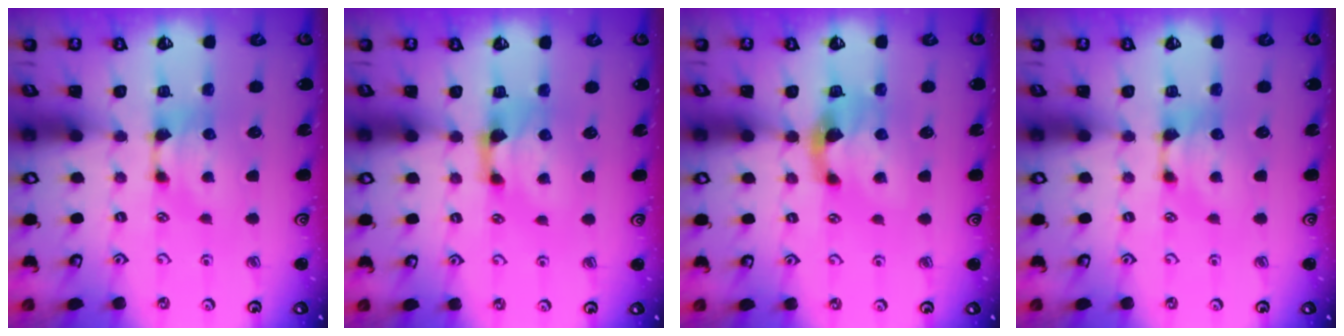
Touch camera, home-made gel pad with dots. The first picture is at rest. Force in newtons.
{"total": 1.6, "press": 0.9, "slide": 1.3}
{"total": 2.6, "press": 2.0, "slide": 1.7}
{"total": 0.0}